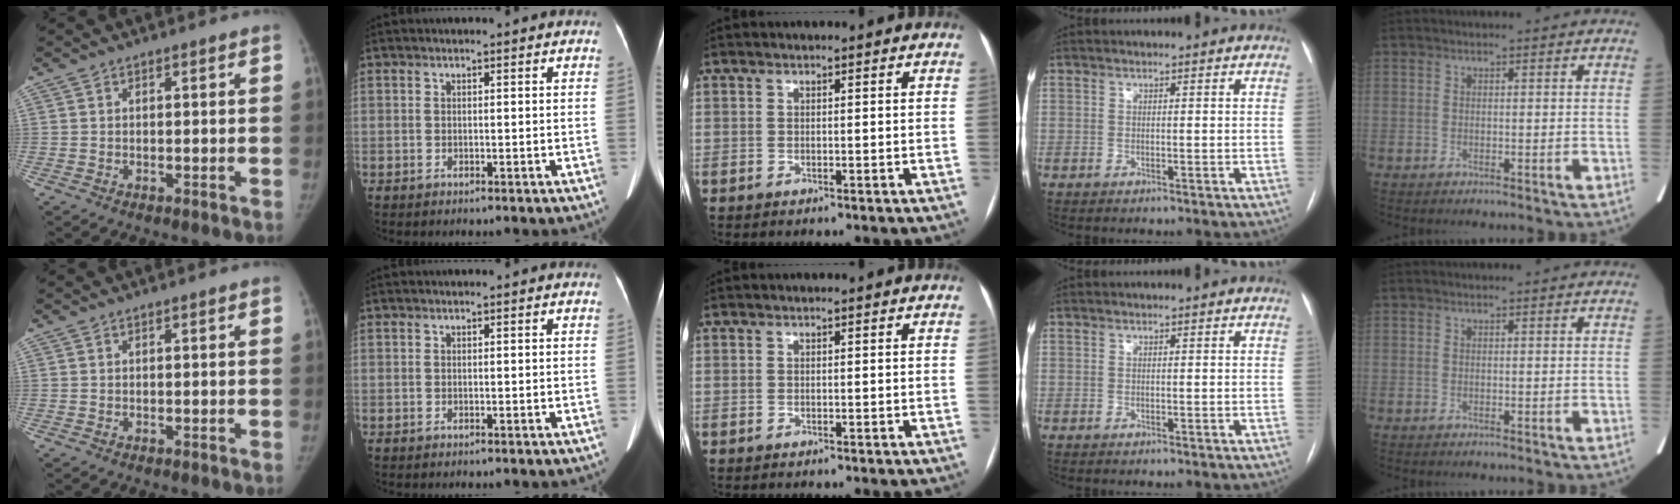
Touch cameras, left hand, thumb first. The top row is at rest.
{}